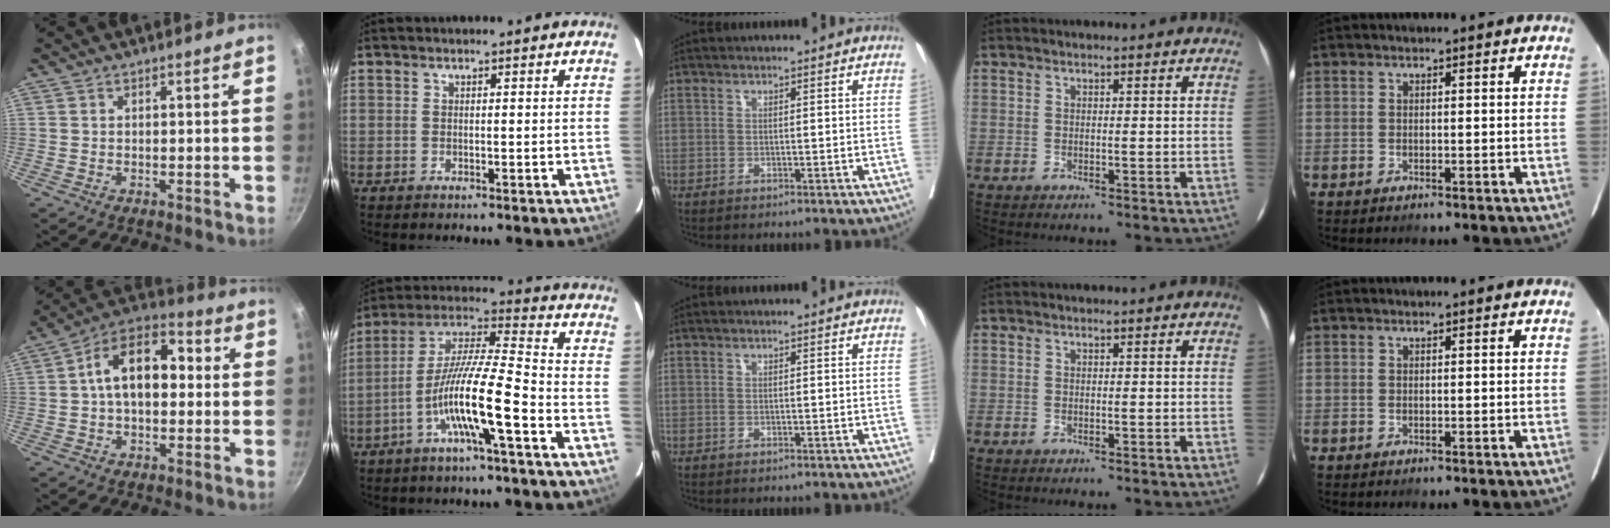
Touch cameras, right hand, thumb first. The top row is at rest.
{"thumb": {"total": 13.9, "force": [1.3, 8.4, 11.0], "torque": [-0.162, 0.037, 0.006]}, "index": {"total": 12.7, "force": [-5.1, 0.1, 11.6], "torque": [-0.227, 0.009, -0.098]}}